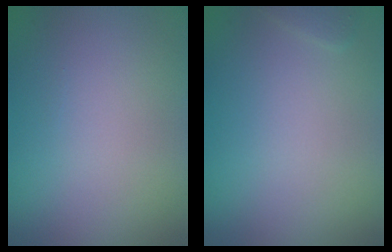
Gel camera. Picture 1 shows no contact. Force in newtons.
{"total": 0.5, "press": 0.5, "slide": 0.0}